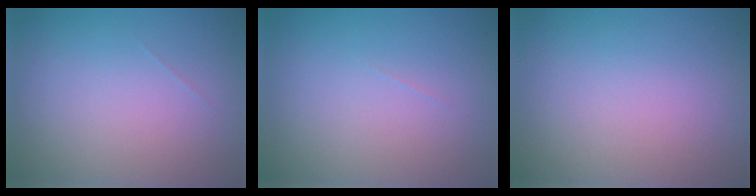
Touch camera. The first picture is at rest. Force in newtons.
{"total": 0.0}
{"total": 0.0}